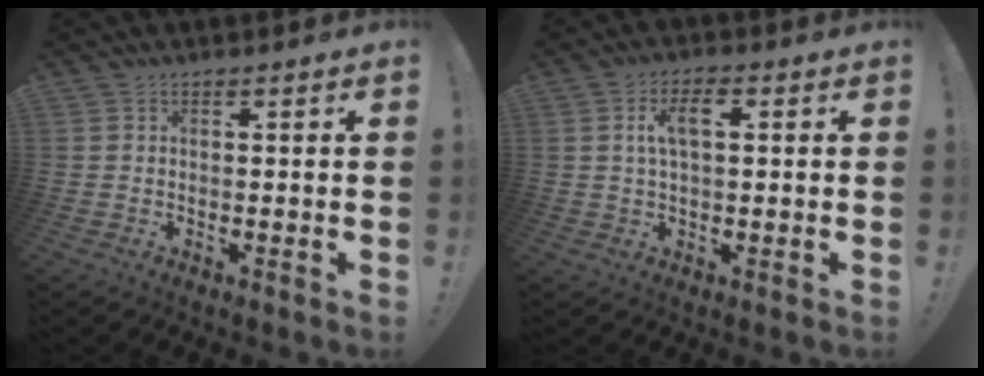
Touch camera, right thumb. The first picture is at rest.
{"total": 6.4, "force": [1.4, 3.0, 5.5], "torque": [-0.089, 0.008, 0.019]}